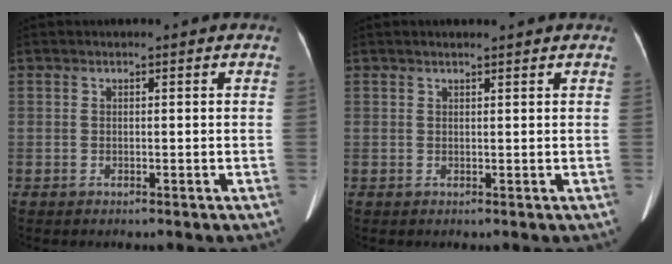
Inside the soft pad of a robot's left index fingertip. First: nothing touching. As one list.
[{"total": 2.1, "force": [1.8, 0.2, 1.0], "torque": [-0.014, 0.016, 0.027]}]